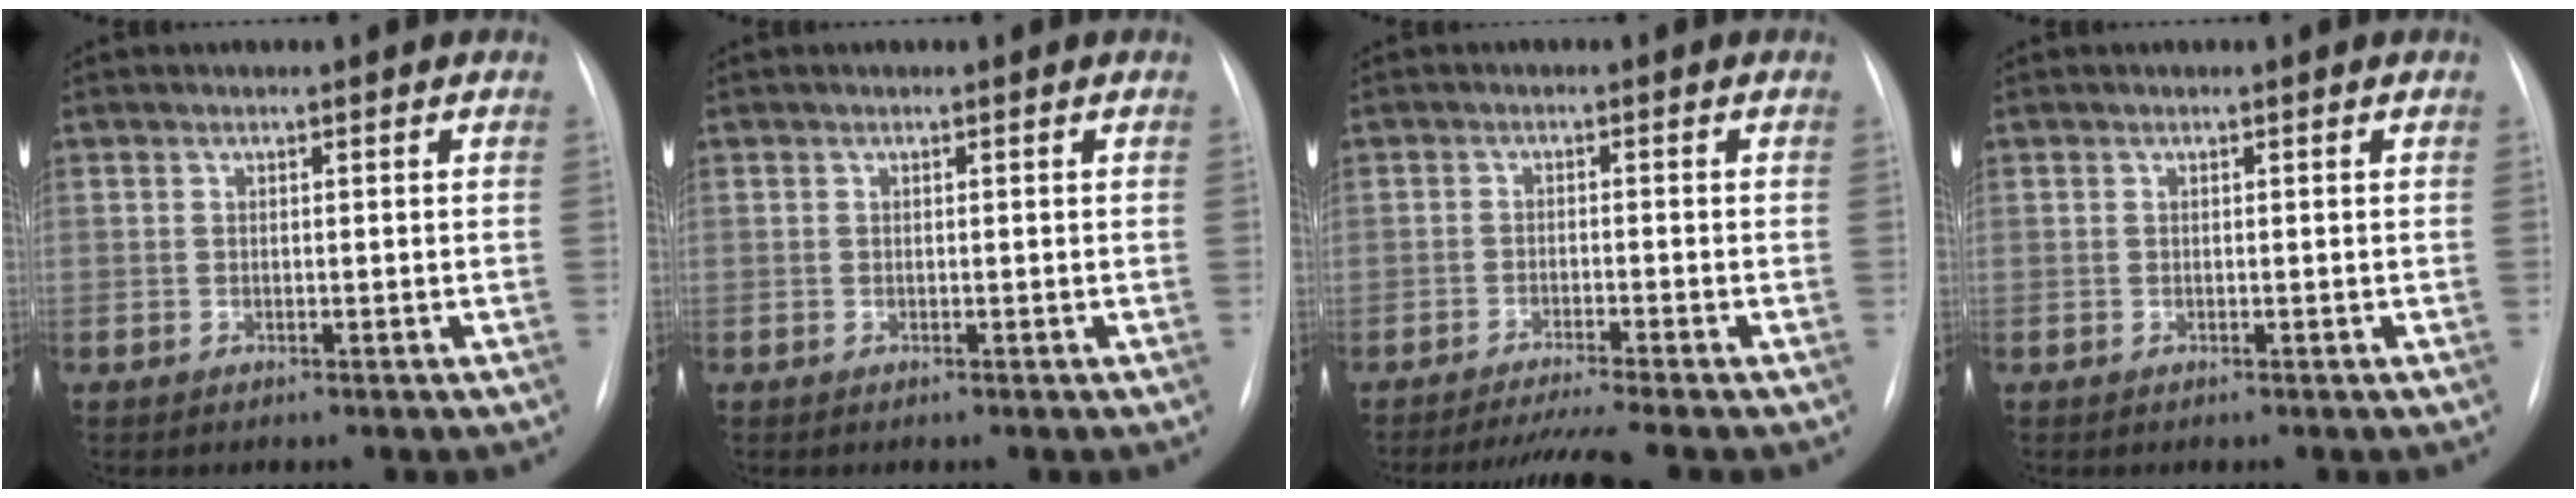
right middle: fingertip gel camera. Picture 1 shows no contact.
{"total": 0.0}
{"total": 6.2, "force": [-5.4, -1.8, 2.6], "torque": [-0.039, -0.019, -0.086]}
{"total": 0.0}